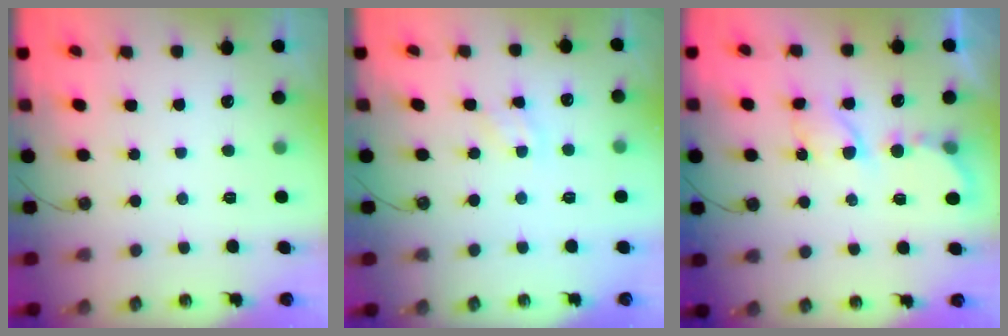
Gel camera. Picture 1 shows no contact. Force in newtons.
{"total": 2.6, "press": 2.6, "slide": 0.4}
{"total": 6.2, "press": 6.2, "slide": 0.3}